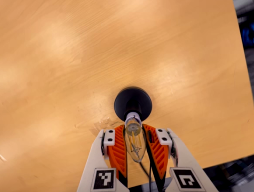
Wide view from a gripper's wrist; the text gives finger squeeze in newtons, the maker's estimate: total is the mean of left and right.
{"total": 16.1, "left": 14.5, "right": 17.7}